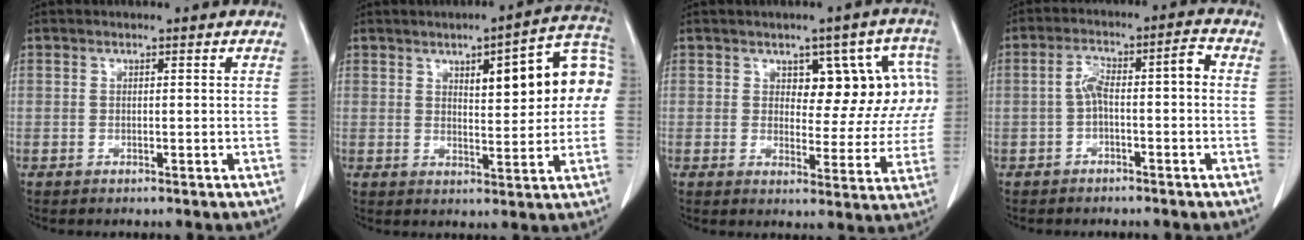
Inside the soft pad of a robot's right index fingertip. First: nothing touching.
{"total": 13.4, "force": [2.9, 3.5, 12.6], "torque": [-0.161, 0.034, 0.037]}
{"total": 10.4, "force": [2.9, 5.5, 8.3], "torque": [-0.075, 0.030, 0.038]}
{"total": 5.8, "force": [-0.7, 1.5, 5.6], "torque": [-0.100, 0.035, -0.012]}